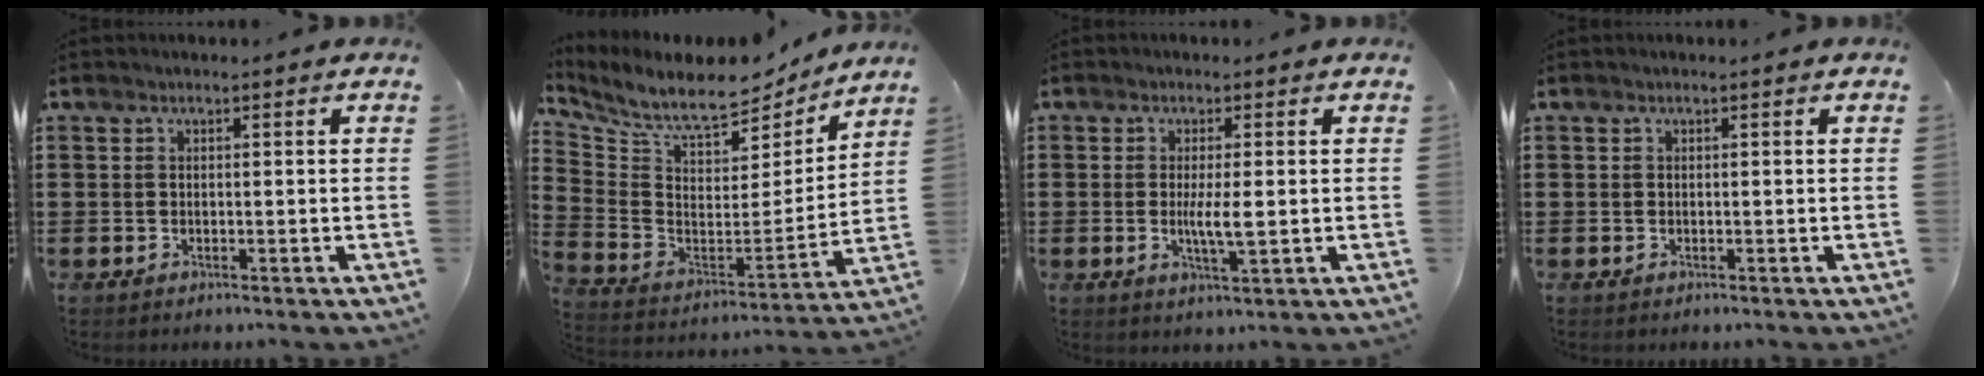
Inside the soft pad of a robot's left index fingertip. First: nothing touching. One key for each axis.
{"total": 8.9, "fx": 7.6, "fy": 2.2, "fz": 3.9, "tx": -0.106, "ty": -0.058, "tz": 0.129}
{"total": 4.2, "fx": 0.0, "fy": 0.6, "fz": 4.2, "tx": -0.074, "ty": -0.005, "tz": -0.001}
{"total": 0.0}